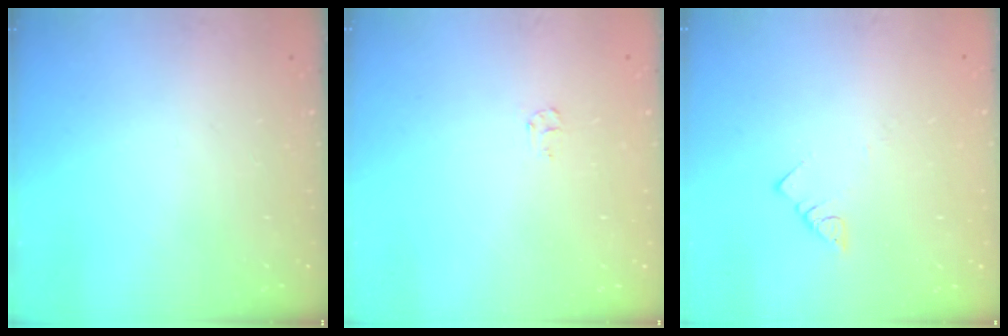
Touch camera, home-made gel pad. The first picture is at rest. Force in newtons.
{"total": 4.1, "press": 4.1, "slide": 0.4}
{"total": 3.0, "press": 3.0, "slide": 0.1}